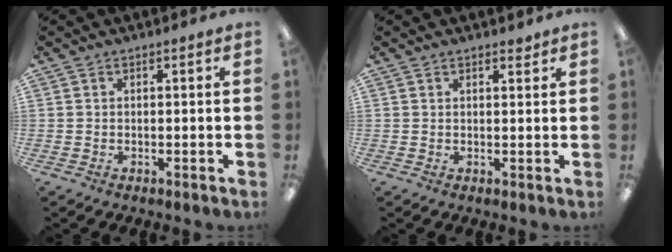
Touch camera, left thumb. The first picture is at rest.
{"total": 1.5, "force": [1.3, 0.4, 0.6], "torque": [-0.005, -0.005, 0.021]}